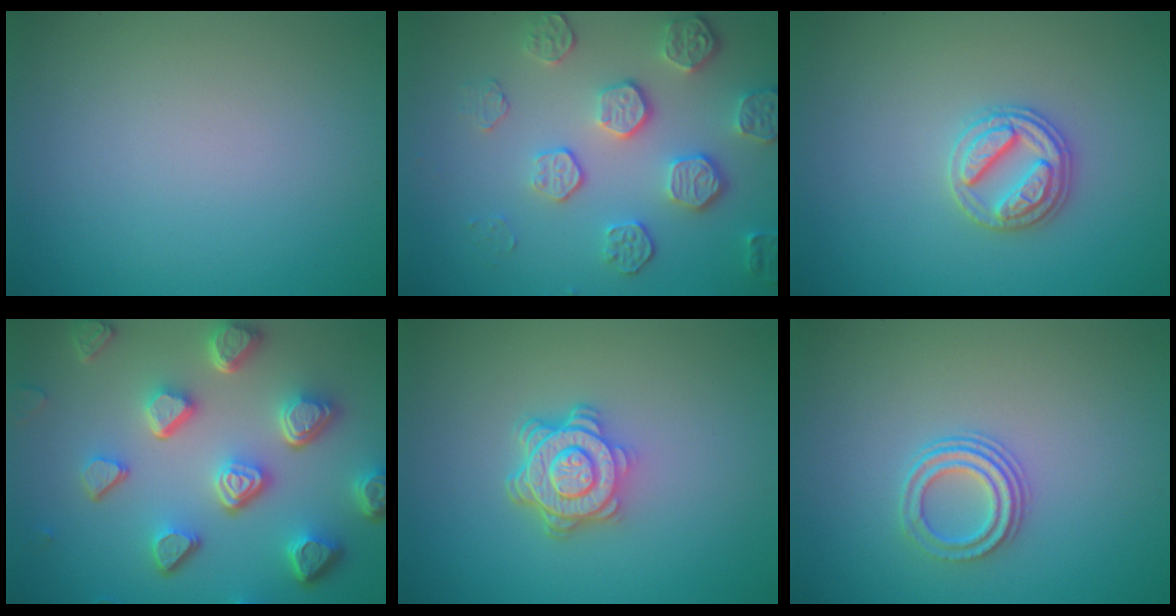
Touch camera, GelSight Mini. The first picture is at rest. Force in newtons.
{"total": 4.7, "press": 3.9, "slide": 2.6}
{"total": 2.8, "press": 2.8, "slide": 0.2}
{"total": 7.5, "press": 5.6, "slide": 5.0}
{"total": 4.6, "press": 3.4, "slide": 3.1}
{"total": 2.5, "press": 2.1, "slide": 1.4}